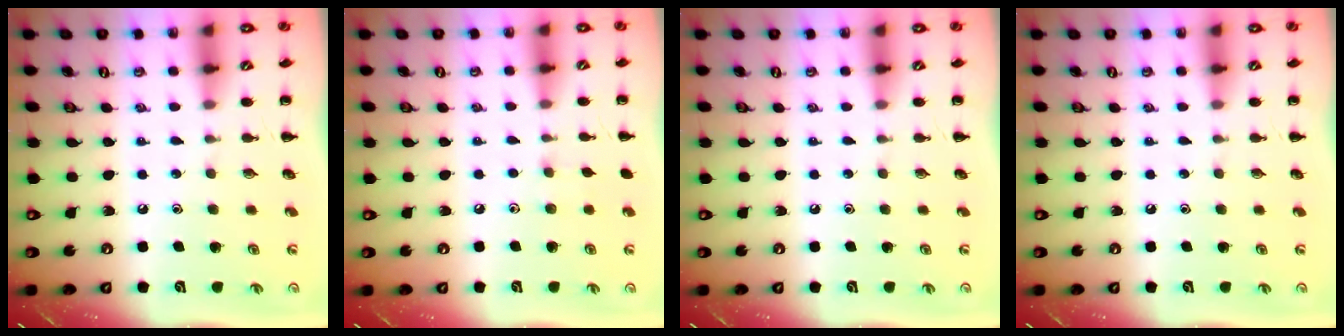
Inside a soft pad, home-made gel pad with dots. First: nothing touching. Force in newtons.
{"total": 3.8, "press": 3.5, "slide": 1.3}
{"total": 0.0}
{"total": 0.0}